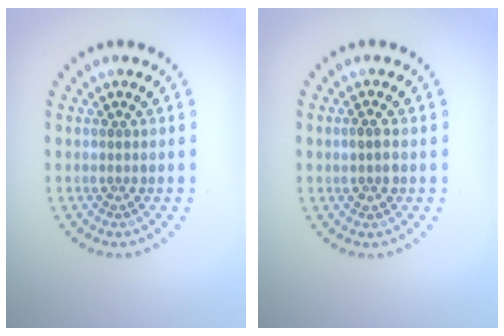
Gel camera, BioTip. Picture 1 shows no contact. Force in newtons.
{"total": 1.4, "press": 1.4, "slide": 0.2}